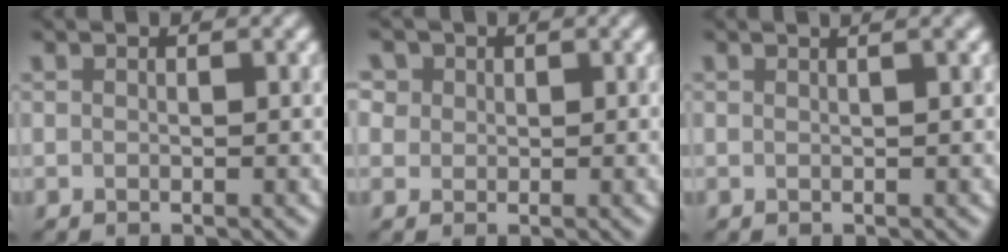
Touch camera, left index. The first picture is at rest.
{"total": 4.1, "force": [1.9, 3.3, 1.5], "torque": [-0.034, 0.014, 0.024]}
{"total": 2.4, "force": [1.2, 0.9, 1.8], "torque": [-0.008, 0.013, -0.006]}